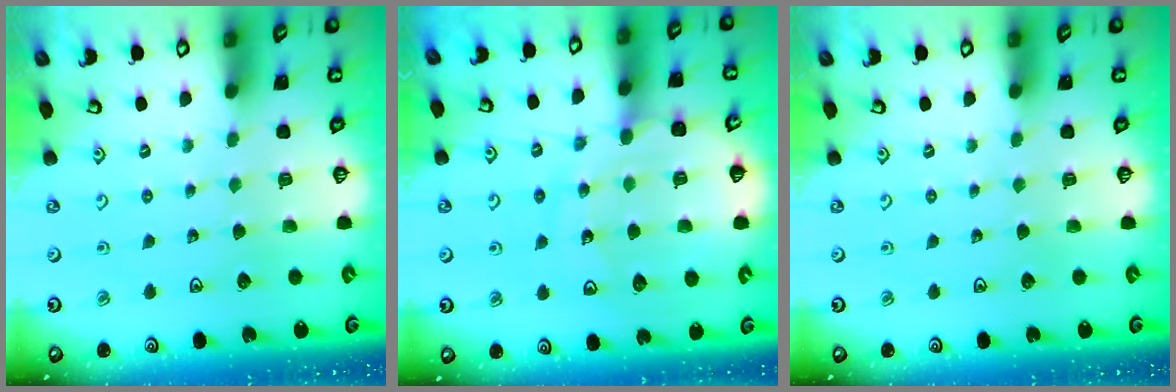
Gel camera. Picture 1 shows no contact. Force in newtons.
{"total": 13.2, "press": 12.9, "slide": 2.7}
{"total": 0.0}